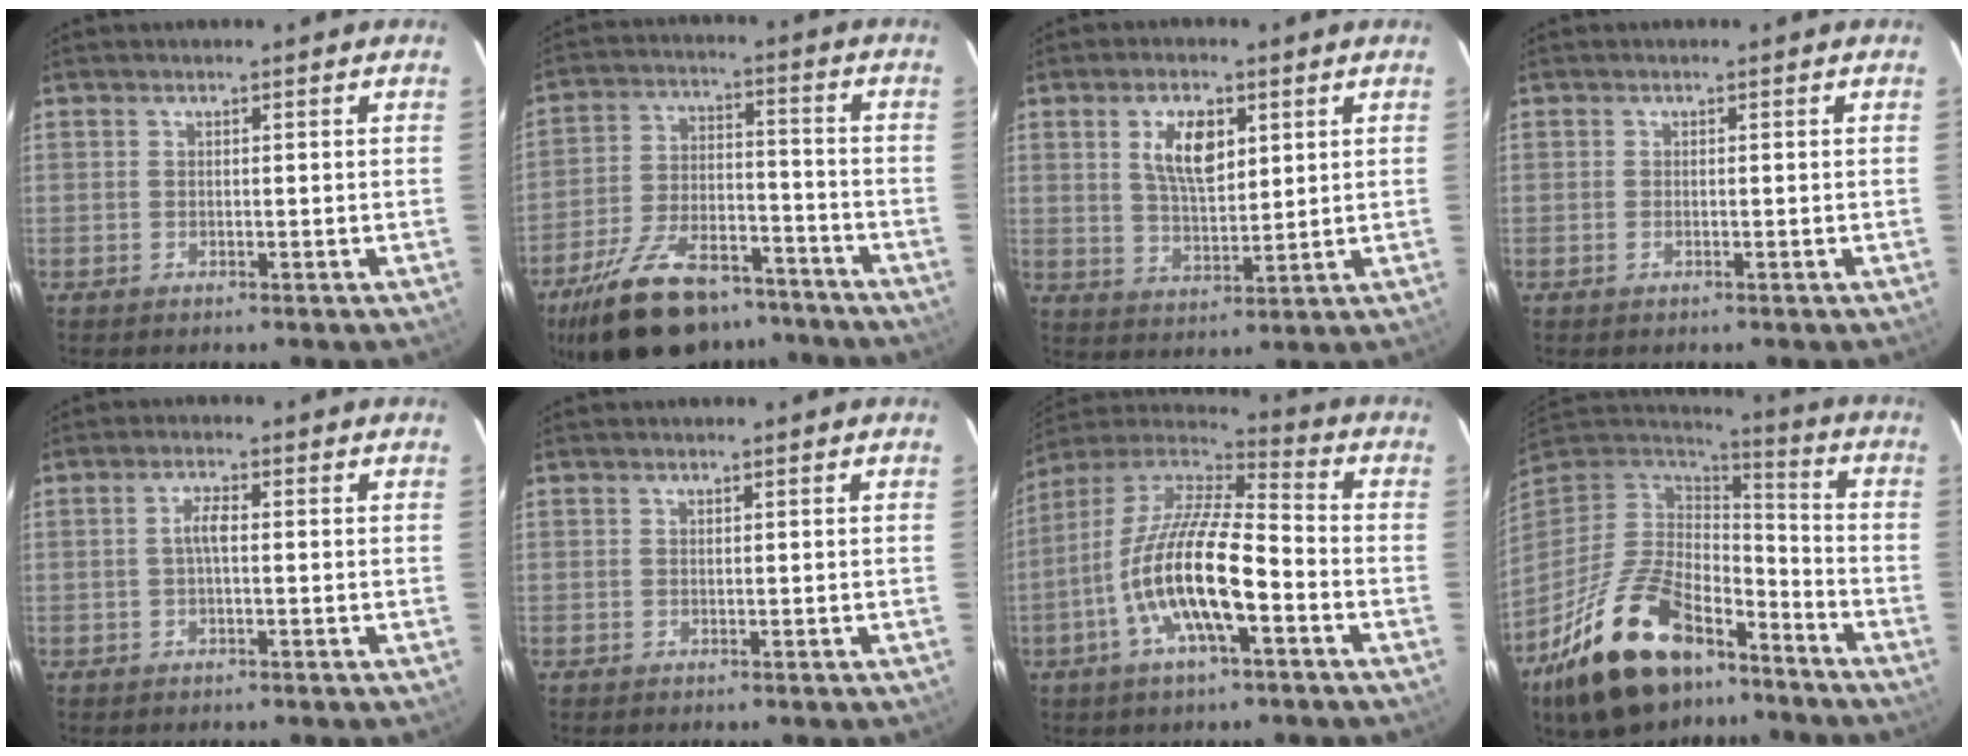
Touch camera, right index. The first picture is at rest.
{"total": 21.6, "force": [-16.4, 9.3, 10.7], "torque": [-0.214, -0.003, -0.247]}
{"total": 8.3, "force": [3.1, 3.9, 6.6], "torque": [-0.118, 0.006, 0.060]}
{"total": 0.6, "force": [-0.2, 0.2, 0.5], "torque": [-0.010, 0.000, -0.005]}
{"total": 2.4, "force": [-0.2, 0.6, 2.3], "torque": [-0.046, 0.007, -0.003]}
{"total": 0.0}
{"total": 17.5, "force": [-6.1, 4.9, 15.6], "torque": [-0.300, -0.013, -0.121]}
{"total": 26.0, "force": [-16.8, 12.5, 15.3], "torque": [-0.306, -0.009, -0.267]}